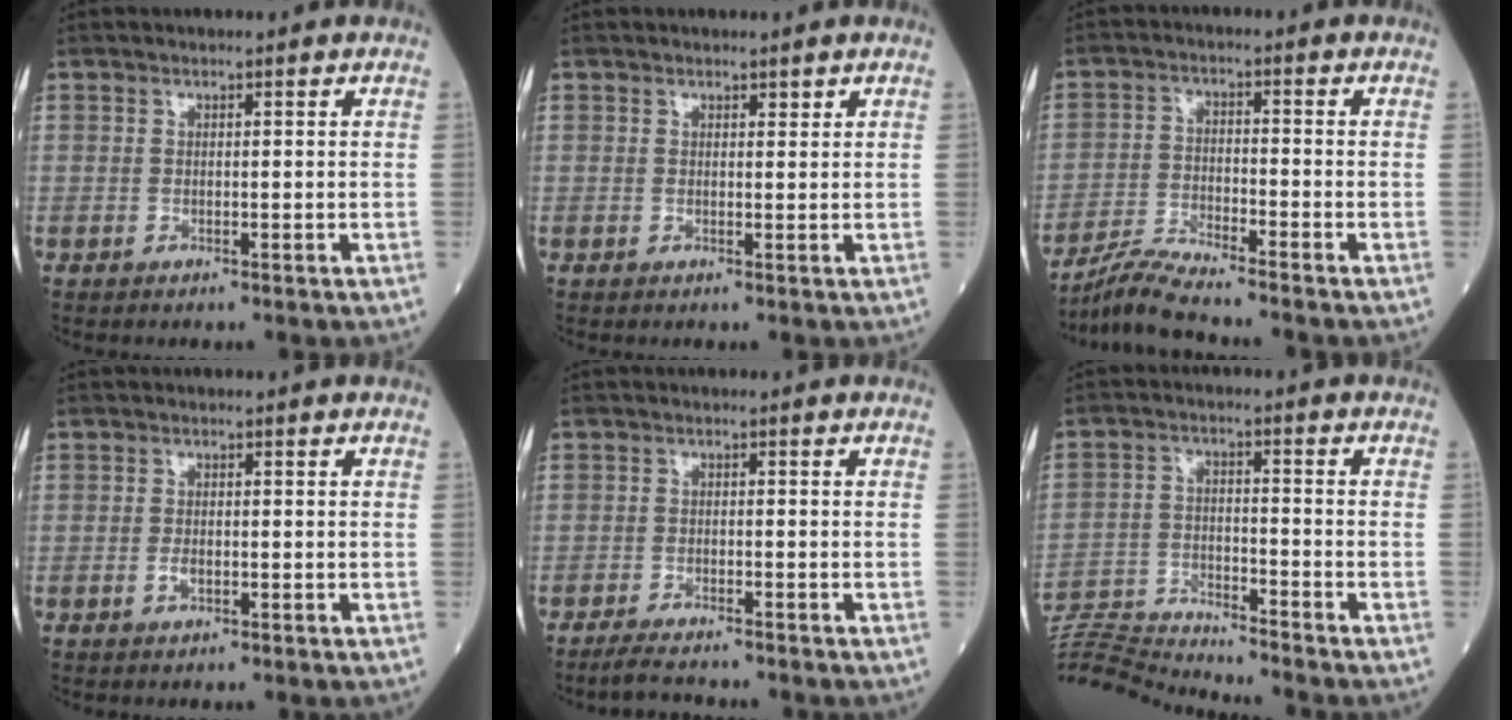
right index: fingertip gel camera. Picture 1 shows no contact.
{"total": 0.8, "force": [0.6, 0.3, 0.4], "torque": [-0.006, -0.002, 0.007]}
{"total": 6.3, "force": [-5.9, -0.9, 1.8], "torque": [-0.043, -0.019, -0.115]}
{"total": 1.4, "force": [-0.5, 0.6, 1.1], "torque": [-0.023, 0.001, -0.008]}
{"total": 4.5, "force": [-4.1, 0.4, 1.8], "torque": [-0.036, -0.013, -0.068]}
{"total": 12.8, "force": [-12.5, -1.9, 1.7], "torque": [-0.032, 0.003, -0.224]}